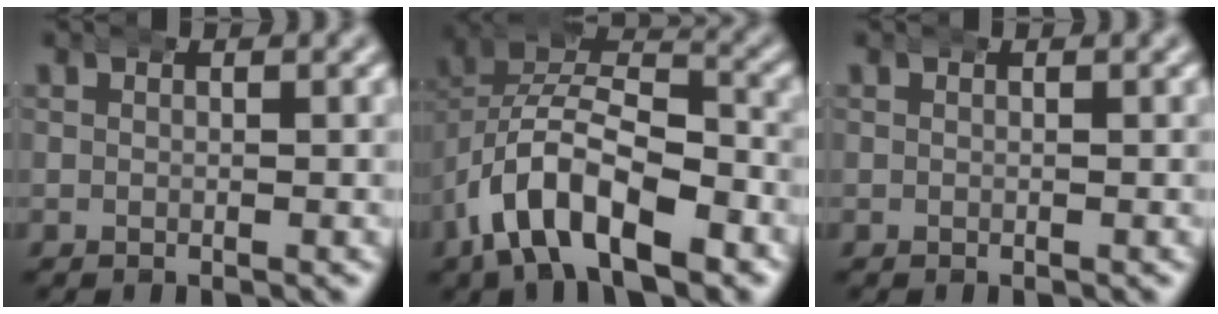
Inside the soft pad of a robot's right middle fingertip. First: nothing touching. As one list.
[{"total": 11.4, "force": [-3.0, 8.5, 6.9], "torque": [-0.135, -0.015, -0.061]}, {"total": 0.0}]